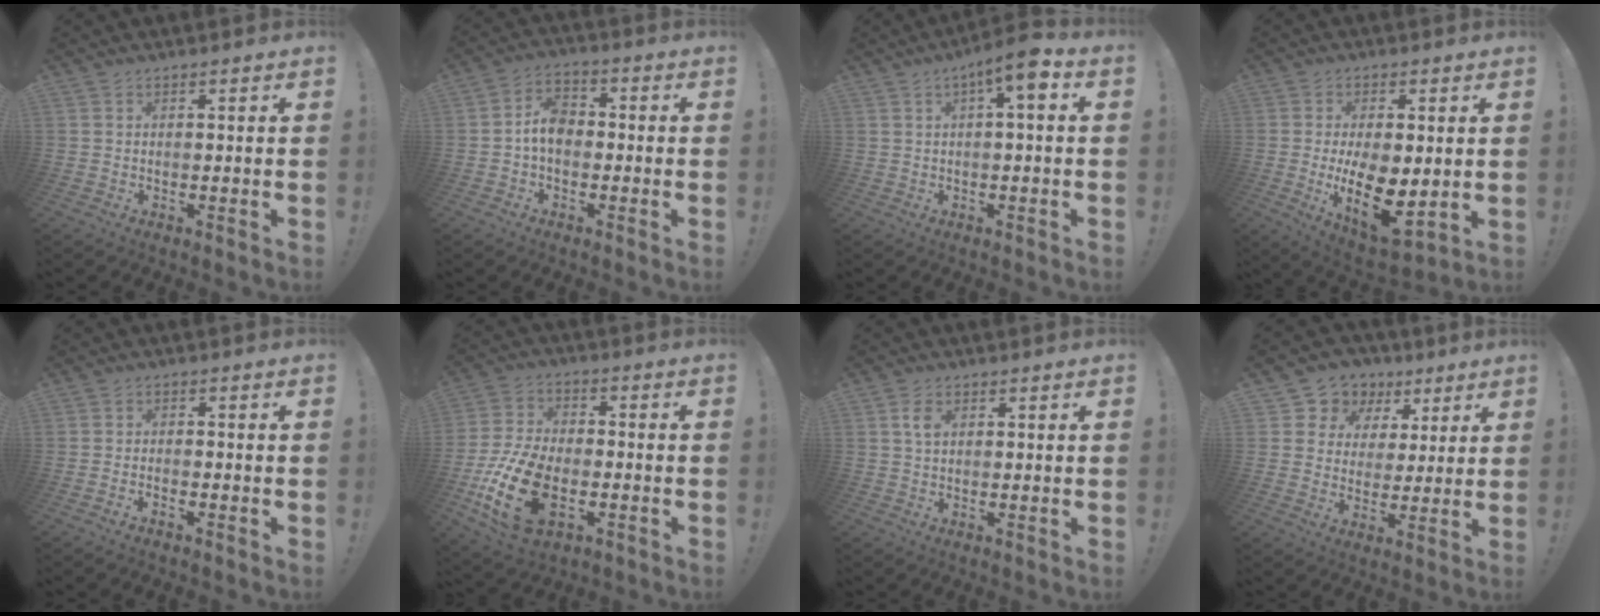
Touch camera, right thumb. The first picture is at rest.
{"total": 7.8, "force": [-1.1, 5.3, 5.6], "torque": [-0.106, 0.012, -0.017]}
{"total": 6.6, "force": [1.9, 1.1, 6.2], "torque": [-0.100, -0.009, 0.026]}
{"total": 15.3, "force": [-1.3, 8.2, 12.8], "torque": [-0.219, -0.018, -0.010]}
{"total": 1.6, "force": [-1.4, 0.2, 0.6], "torque": [-0.014, 0.005, -0.024]}
{"total": 19.1, "force": [-6.2, 11.5, 13.9], "torque": [-0.266, 0.033, -0.096]}
{"total": 3.3, "force": [1.1, 1.8, 2.5], "torque": [-0.043, 0.001, 0.018]}
{"total": 8.4, "force": [3.5, 7.5, 1.8], "torque": [-0.025, -0.026, 0.071]}